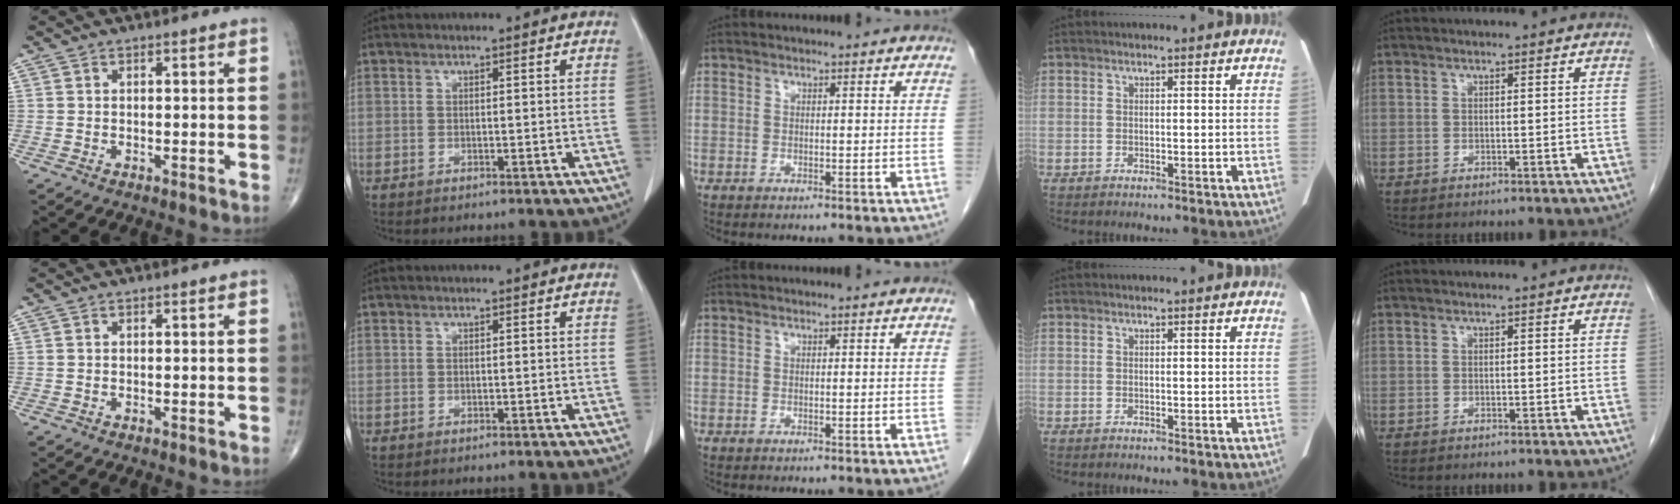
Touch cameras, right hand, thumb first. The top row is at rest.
{}